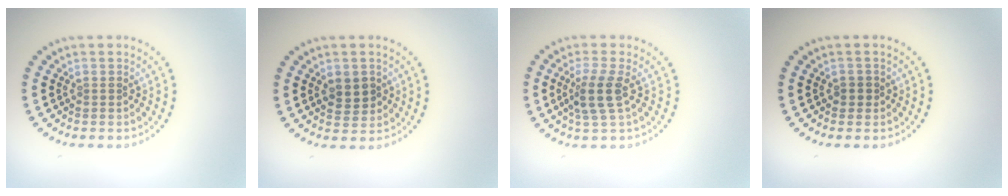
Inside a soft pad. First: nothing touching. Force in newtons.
{"total": 2.3, "press": 2.3, "slide": 0.5}
{"total": 3.0, "press": 2.5, "slide": 1.6}
{"total": 1.0, "press": 0.9, "slide": 0.4}